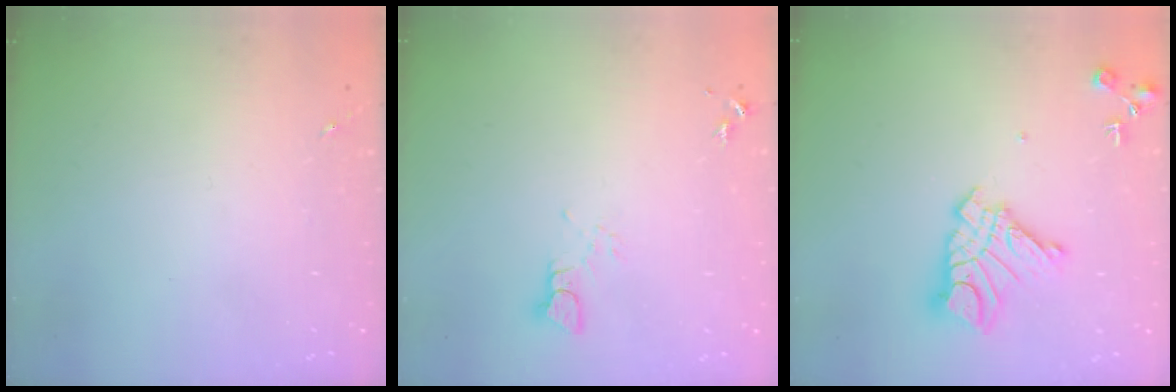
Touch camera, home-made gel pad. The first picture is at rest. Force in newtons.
{"total": 3.3, "press": 3.3, "slide": 0.1}
{"total": 14.2, "press": 14.2, "slide": 1.3}